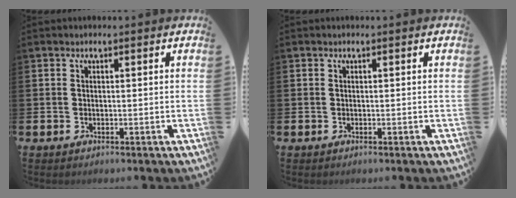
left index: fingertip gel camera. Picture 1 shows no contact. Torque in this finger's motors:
{"motor_torque": [0.01, 0.00, 0.00, 0.00]}